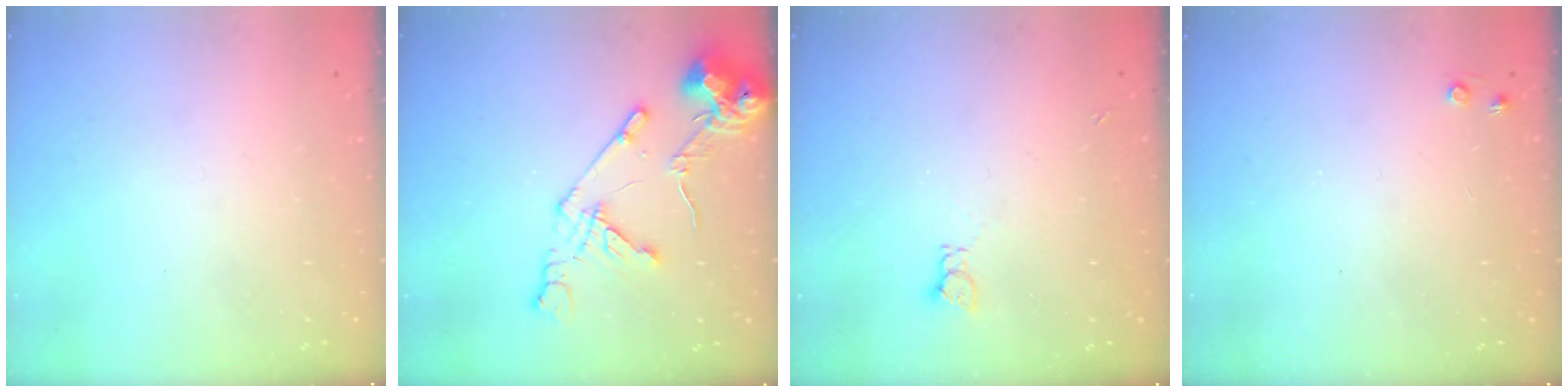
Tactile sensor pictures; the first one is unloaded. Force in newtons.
{"total": 13.1, "press": 13.0, "slide": 1.5}
{"total": 2.0, "press": 2.0, "slide": 0.3}
{"total": 3.4, "press": 3.3, "slide": 0.6}